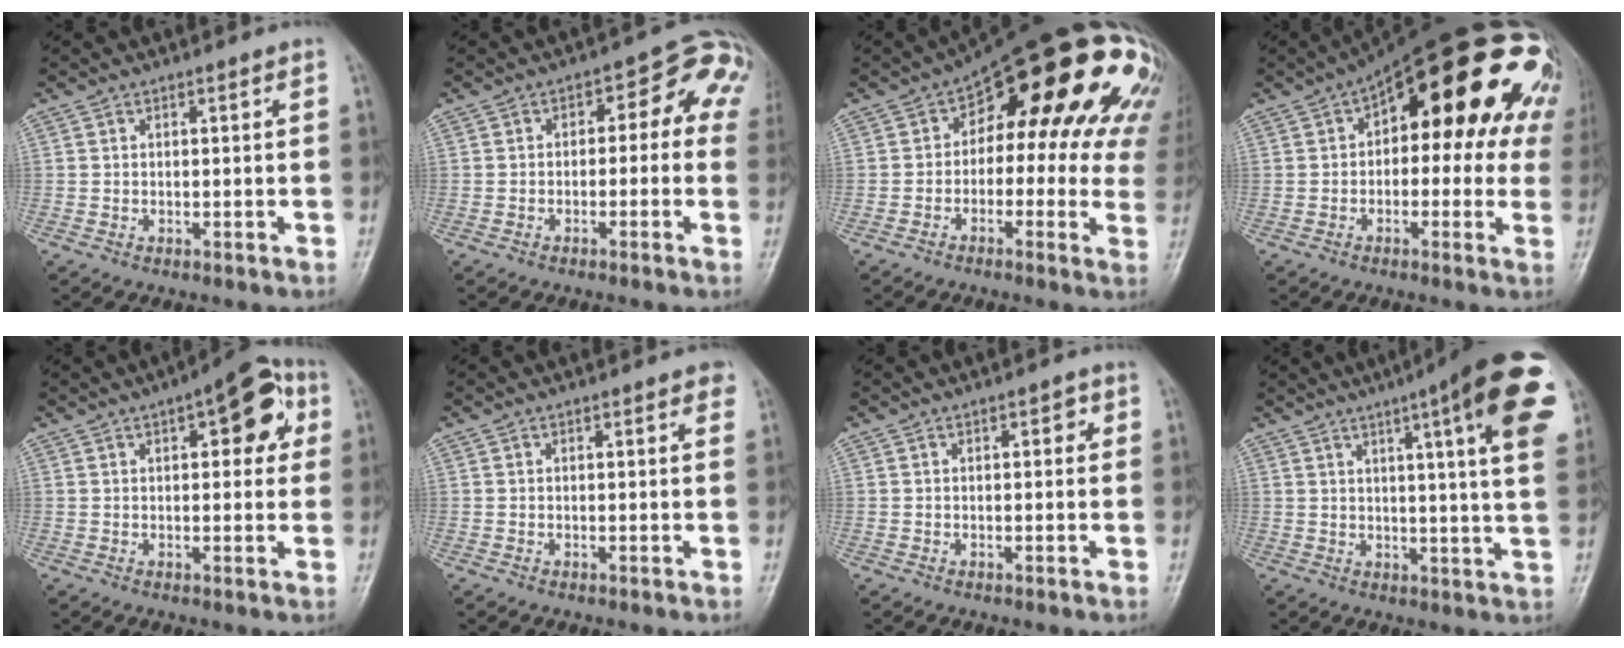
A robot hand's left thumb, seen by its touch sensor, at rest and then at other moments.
{"total": 9.1, "force": [0.4, 5.7, 7.1], "torque": [-0.039, 0.041, -0.009]}
{"total": 22.3, "force": [5.5, 10.9, 18.6], "torque": [-0.195, 0.040, 0.062]}
{"total": 22.8, "force": [6.0, 11.2, 19.0], "torque": [-0.215, 0.038, 0.069]}
{"total": 11.0, "force": [3.9, 5.0, 9.0], "torque": [-0.077, 0.011, 0.040]}
{"total": 1.9, "force": [1.1, 0.6, 1.4], "torque": [-0.014, 0.000, 0.009]}
{"total": 1.9, "force": [0.6, 1.0, 1.5], "torque": [-0.008, 0.003, 0.005]}
{"total": 19.9, "force": [8.9, 2.9, 17.5], "torque": [-0.221, -0.017, 0.101]}